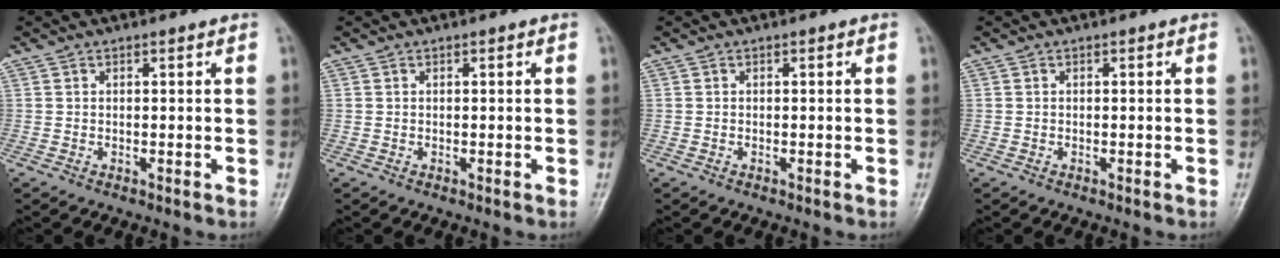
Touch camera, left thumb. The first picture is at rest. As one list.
[{"total": 0.0}, {"total": 0.0}, {"total": 0.0}]